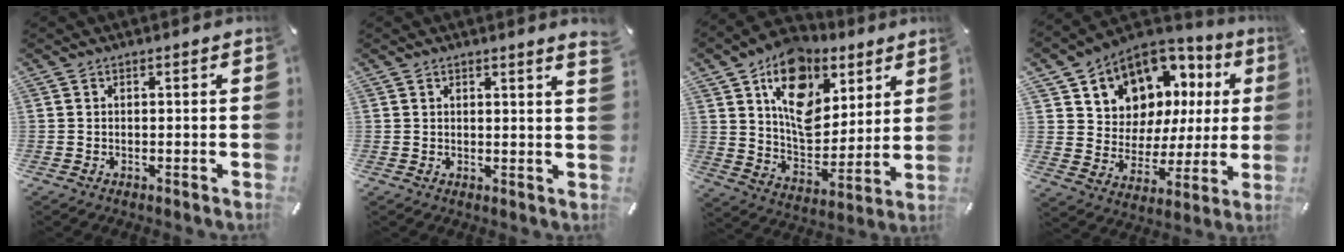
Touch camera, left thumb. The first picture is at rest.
{"total": 1.5, "force": [1.2, -0.1, 0.7], "torque": [-0.014, -0.002, 0.023]}
{"total": 16.7, "force": [8.6, 11.8, 8.2], "torque": [-0.125, -0.051, 0.157]}
{"total": 10.6, "force": [6.9, 7.9, 1.3], "torque": [-0.045, -0.077, 0.138]}